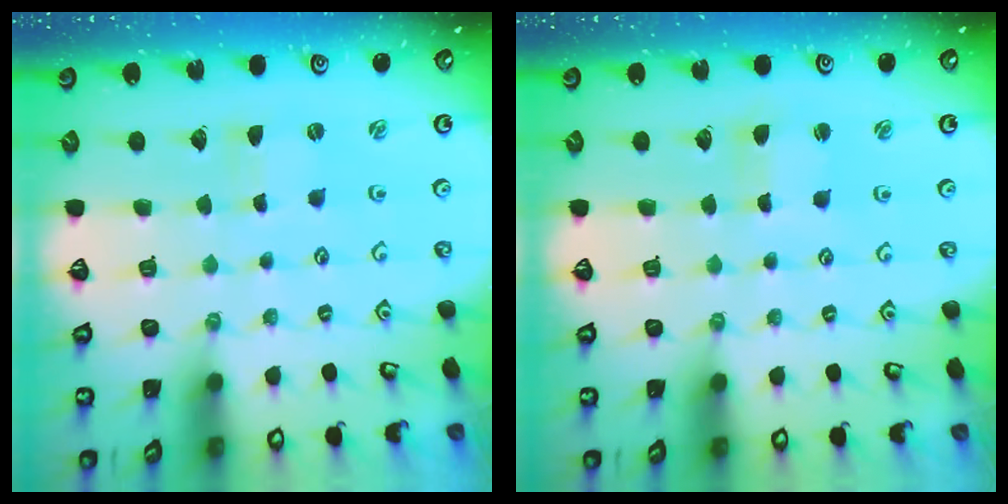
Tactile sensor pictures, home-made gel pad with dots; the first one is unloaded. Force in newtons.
{"total": 1.4, "press": 1.3, "slide": 0.3}